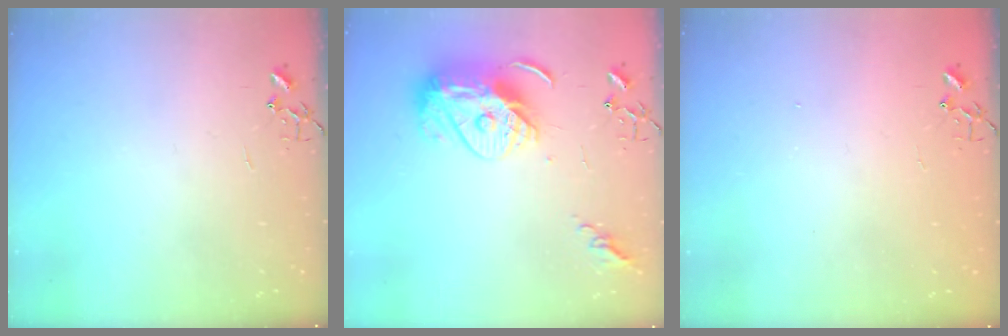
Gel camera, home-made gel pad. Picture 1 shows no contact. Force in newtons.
{"total": 15.5, "press": 15.4, "slide": 1.3}
{"total": 1.2, "press": 1.2, "slide": 0.1}